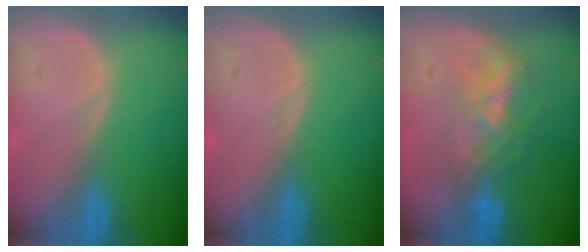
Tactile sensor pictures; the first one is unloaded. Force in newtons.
{"total": 0.0}
{"total": 6.6, "press": 5.9, "slide": 2.9}